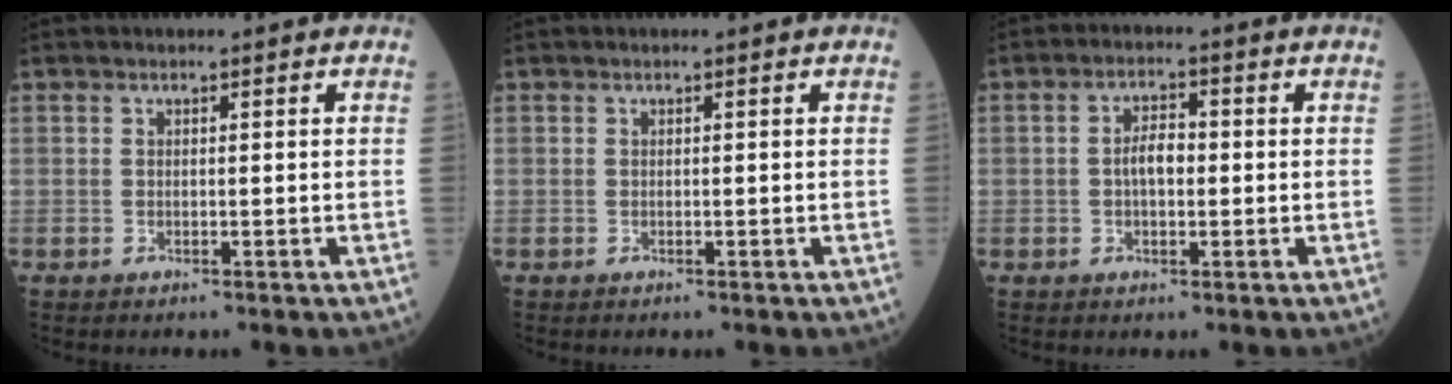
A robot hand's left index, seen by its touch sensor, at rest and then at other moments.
{"total": 0.0}
{"total": 3.8, "force": [-0.3, 1.8, 3.3], "torque": [-0.066, 0.008, -0.008]}